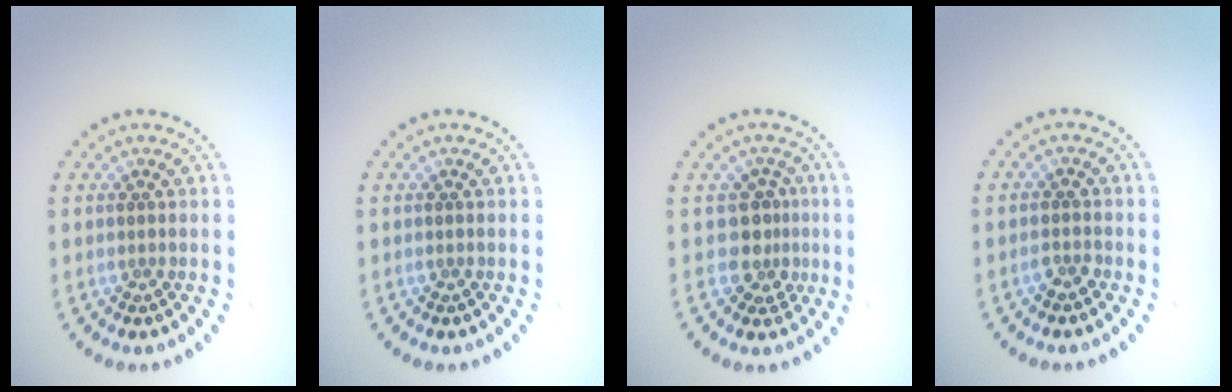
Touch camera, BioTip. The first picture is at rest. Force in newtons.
{"total": 0.0}
{"total": 2.6, "press": 1.9, "slide": 1.8}
{"total": 1.1, "press": 1.1, "slide": 0.3}